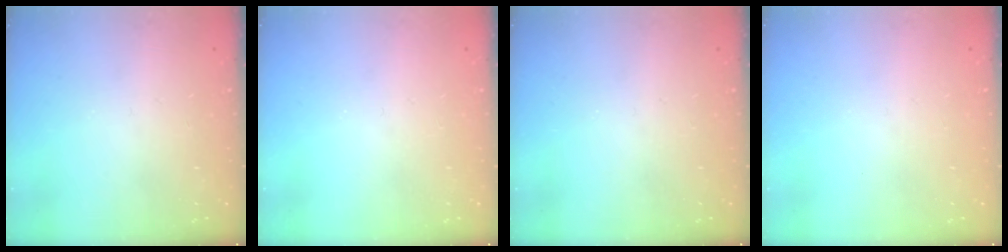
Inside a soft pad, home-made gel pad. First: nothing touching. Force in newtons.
{"total": 0.0}
{"total": 0.0}
{"total": 0.0}